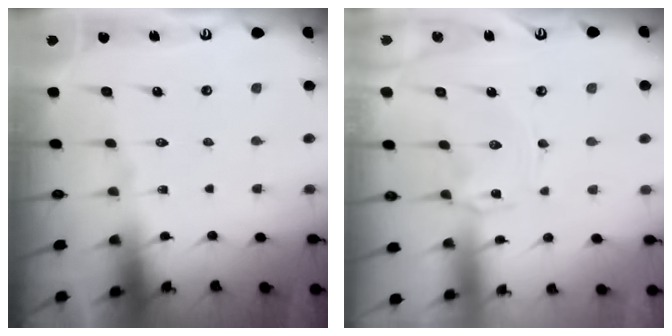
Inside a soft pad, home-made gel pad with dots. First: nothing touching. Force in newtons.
{"total": 1.0, "press": 0.9, "slide": 0.2}